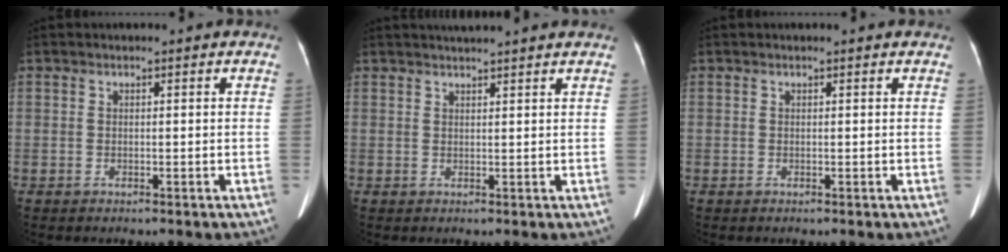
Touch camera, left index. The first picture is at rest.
{"total": 5.0, "force": [4.6, -0.6, 1.9], "torque": [-0.024, 0.023, 0.055]}
{"total": 0.9, "force": [0.8, 0.1, 0.1], "torque": [-0.010, 0.006, 0.006]}